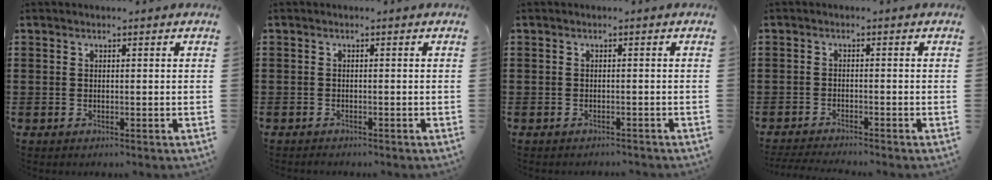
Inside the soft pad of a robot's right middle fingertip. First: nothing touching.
{"total": 0.8, "force": [-0.8, 0.2, -0.1], "torque": [0.000, 0.002, -0.018]}
{"total": 0.8, "force": [-0.8, 0.0, 0.1], "torque": [-0.004, -0.001, -0.017]}
{"total": 2.3, "force": [-2.3, -0.1, 0.5], "torque": [-0.009, -0.002, -0.046]}